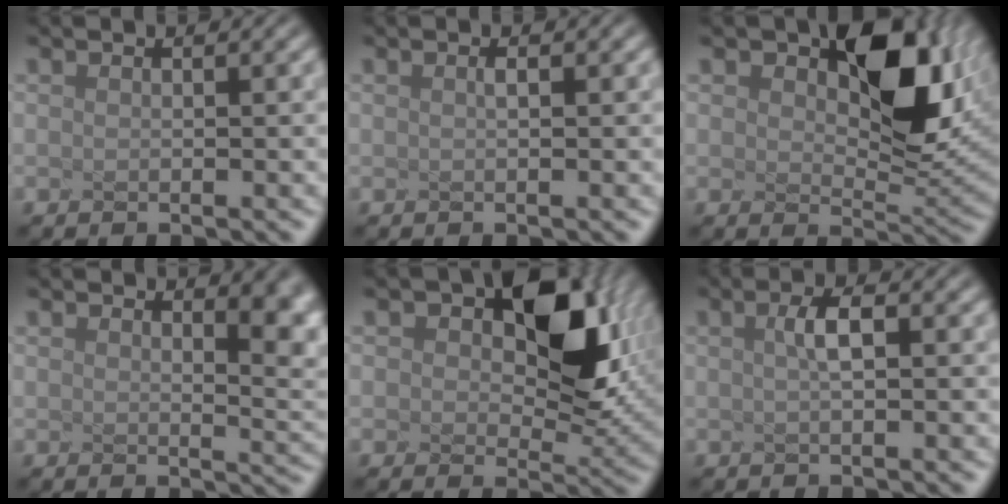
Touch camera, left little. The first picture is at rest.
{"total": 0.6, "force": [-0.5, -0.3, 0.0], "torque": [-0.008, -0.008, 0.006]}
{"total": 7.0, "force": [1.9, 3.3, 5.8], "torque": [-0.114, -0.013, 0.069]}
{"total": 6.5, "force": [3.5, 2.3, 4.9], "torque": [-0.047, 0.031, 0.061]}
{"total": 7.6, "force": [1.6, 4.3, 6.0], "torque": [-0.122, -0.014, 0.068]}
{"total": 1.4, "force": [-1.0, -0.6, 0.8], "torque": [-0.040, -0.002, 0.017]}